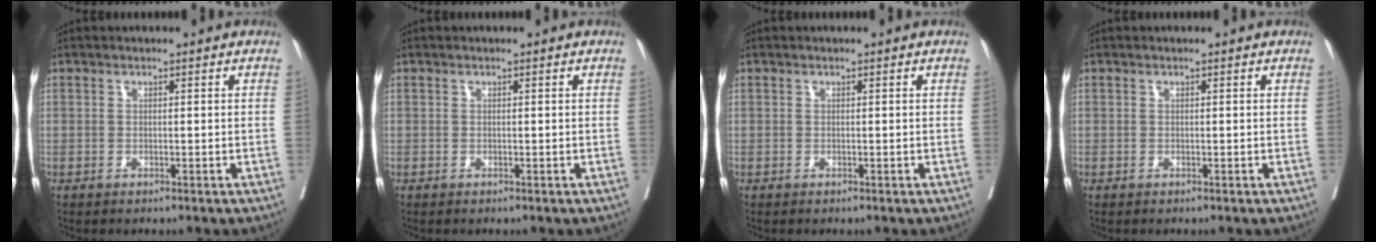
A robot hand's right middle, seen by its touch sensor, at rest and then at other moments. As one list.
[{"total": 0.0}, {"total": 0.0}, {"total": 0.0}]